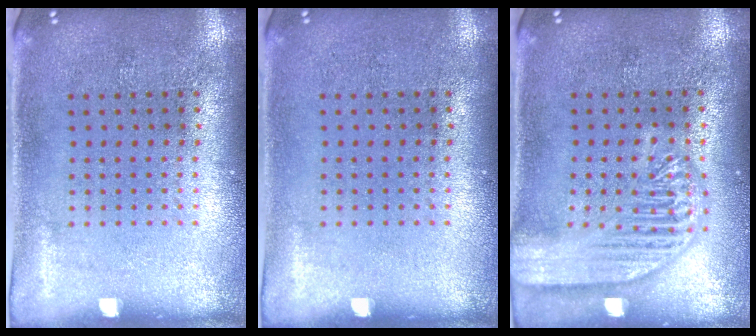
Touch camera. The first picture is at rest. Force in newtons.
{"total": 0.0}
{"total": 3.6, "press": 3.6, "slide": 0.4}